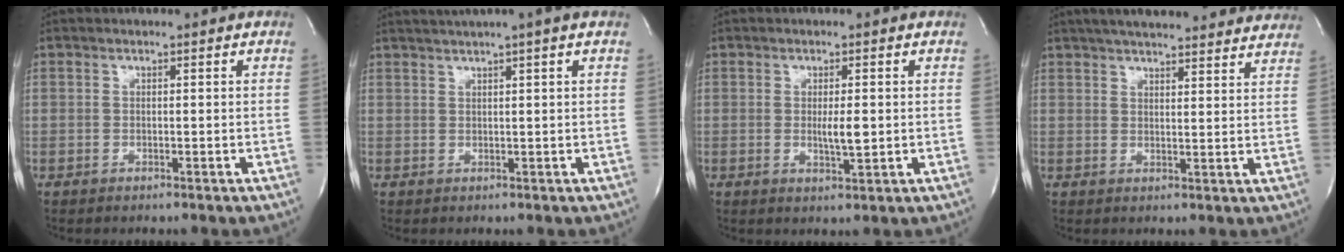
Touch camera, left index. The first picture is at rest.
{"total": 5.2, "force": [3.9, -1.4, 3.1], "torque": [-0.047, 0.020, 0.062]}
{"total": 3.1, "force": [0.0, 0.5, 3.1], "torque": [-0.055, -0.006, 0.002]}
{"total": 22.3, "force": [20.0, 4.0, 9.1], "torque": [-0.137, 0.021, 0.250]}